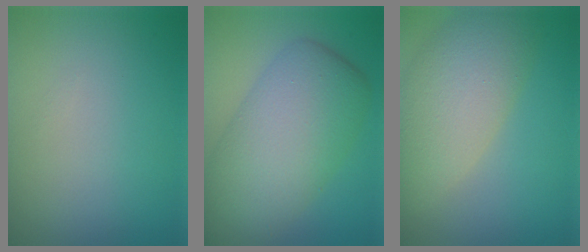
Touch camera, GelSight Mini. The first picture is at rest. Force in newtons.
{"total": 9.2, "press": 9.2, "slide": 0.4}
{"total": 7.6, "press": 7.6, "slide": 0.5}